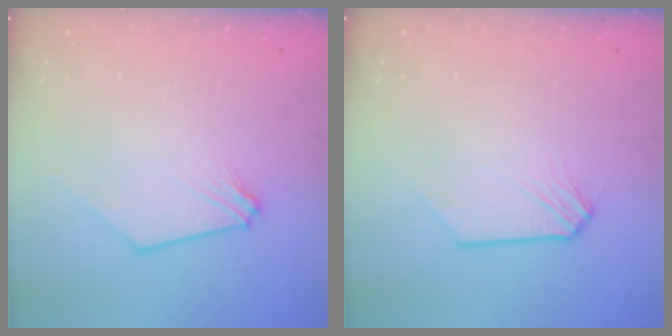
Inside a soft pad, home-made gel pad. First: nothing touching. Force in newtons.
{"total": 0.0}